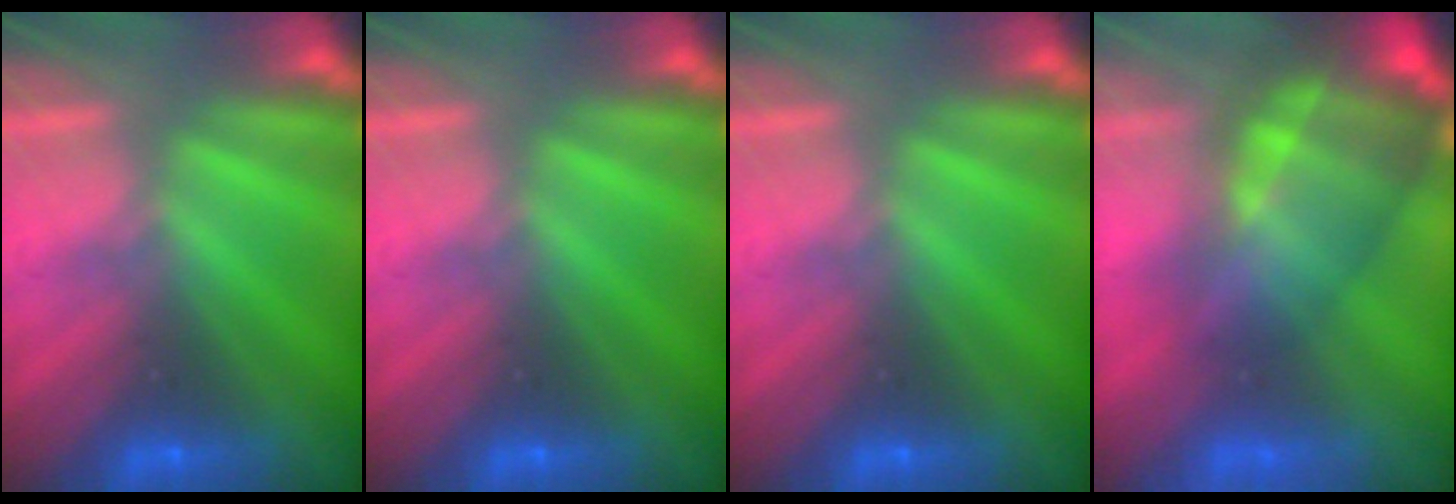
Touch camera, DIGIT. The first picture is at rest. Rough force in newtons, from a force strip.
{"total": 0.0}
{"total": 0.0}
{"total": 7.0}